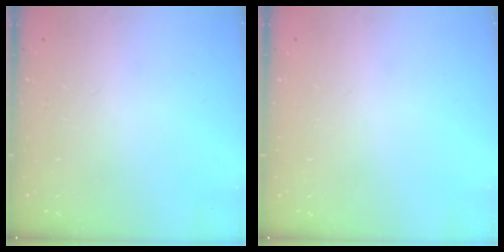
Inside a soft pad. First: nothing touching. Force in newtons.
{"total": 0.0}